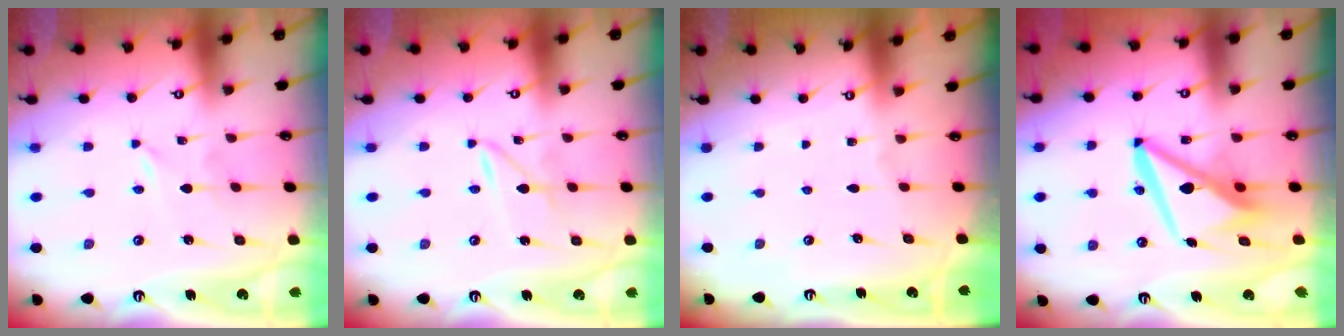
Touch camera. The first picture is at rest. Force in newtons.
{"total": 1.9, "press": 1.9, "slide": 0.1}
{"total": 0.0}
{"total": 10.8, "press": 10.7, "slide": 1.8}